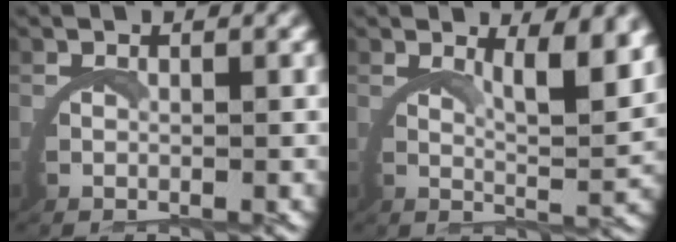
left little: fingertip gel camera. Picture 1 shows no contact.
{"total": 4.6, "force": [3.1, 0.3, 3.4], "torque": [-0.055, -0.012, 0.047]}